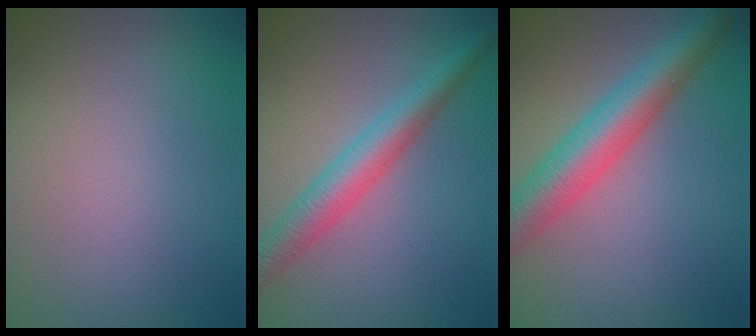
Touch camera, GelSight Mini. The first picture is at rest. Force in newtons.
{"total": 4.3, "press": 4.3, "slide": 0.1}
{"total": 6.3, "press": 6.3, "slide": 0.2}